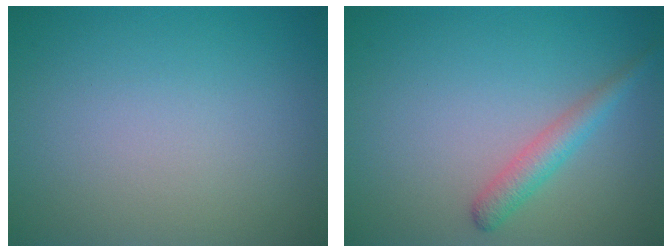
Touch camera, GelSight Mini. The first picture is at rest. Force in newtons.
{"total": 2.2, "press": 2.2, "slide": 0.1}